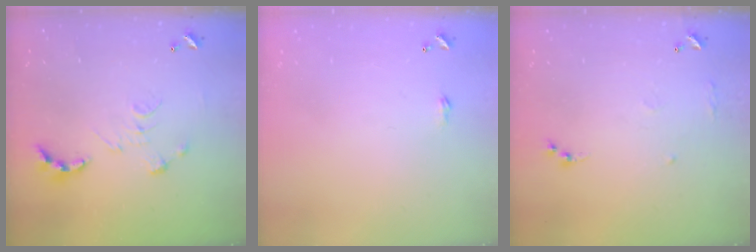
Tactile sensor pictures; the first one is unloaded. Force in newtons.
{"total": 1.8, "press": 1.8, "slide": 0.3}
{"total": 7.5, "press": 7.4, "slide": 0.8}